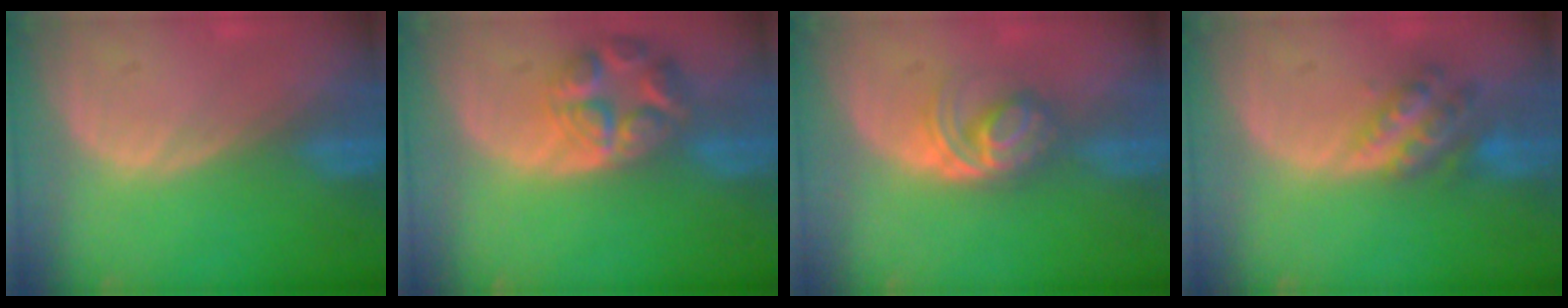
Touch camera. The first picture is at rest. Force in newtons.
{"total": 7.8, "press": 7.0, "slide": 3.6}
{"total": 5.9, "press": 5.1, "slide": 3.0}
{"total": 6.2, "press": 5.4, "slide": 3.0}